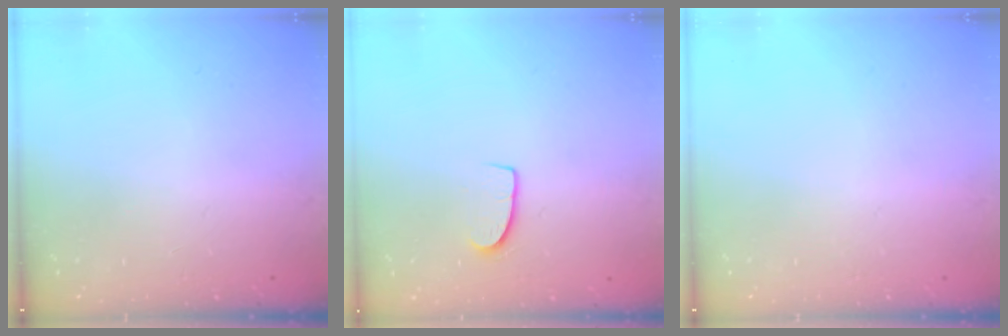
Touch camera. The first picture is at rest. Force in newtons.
{"total": 6.4, "press": 6.4, "slide": 0.6}
{"total": 0.0}